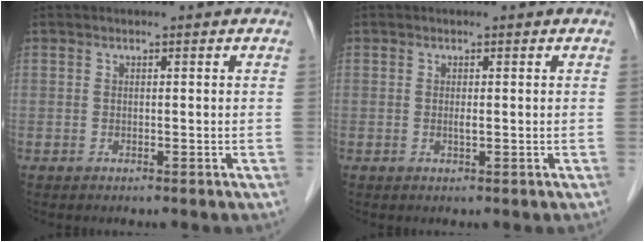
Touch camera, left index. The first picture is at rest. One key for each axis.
{"total": 0.6, "fx": -0.1, "fy": 0.1, "fz": 0.6, "tx": -0.017, "ty": -0.006, "tz": -0.003}